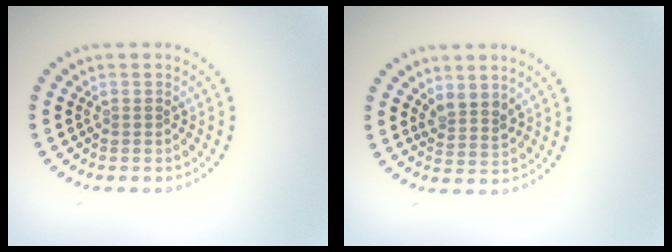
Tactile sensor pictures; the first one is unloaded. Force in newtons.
{"total": 2.1, "press": 1.7, "slide": 1.3}